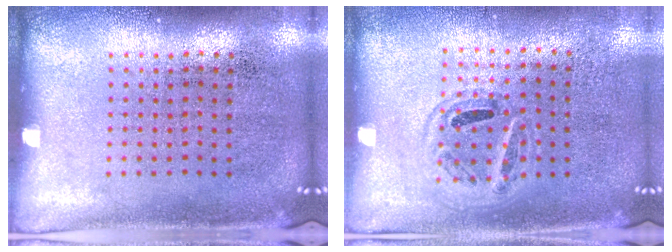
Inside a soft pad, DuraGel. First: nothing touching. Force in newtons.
{"total": 0.9, "press": 0.9, "slide": 0.3}